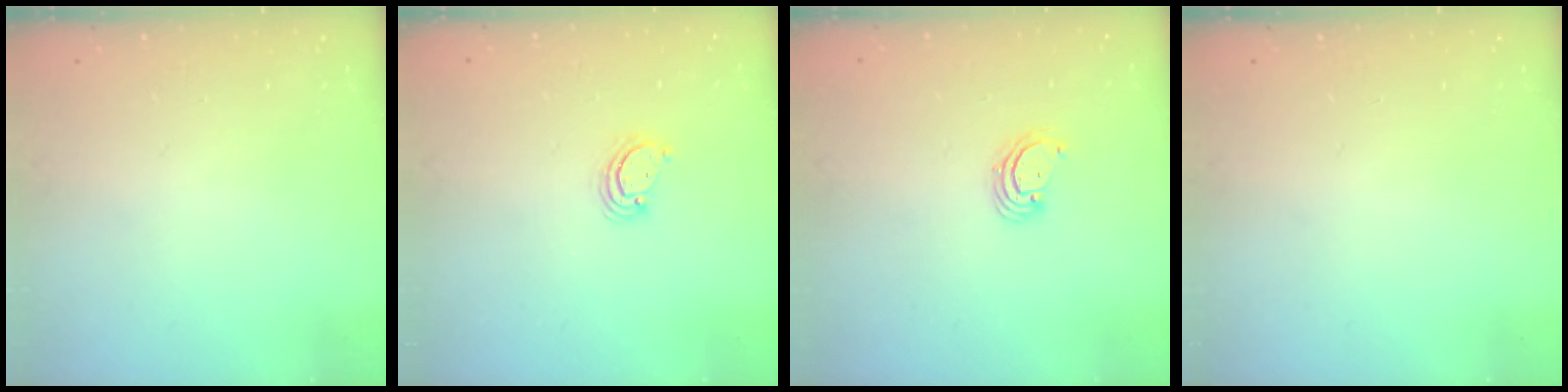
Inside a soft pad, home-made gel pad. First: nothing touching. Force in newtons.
{"total": 2.6, "press": 2.6, "slide": 0.3}
{"total": 3.5, "press": 3.5, "slide": 0.1}
{"total": 0.0}